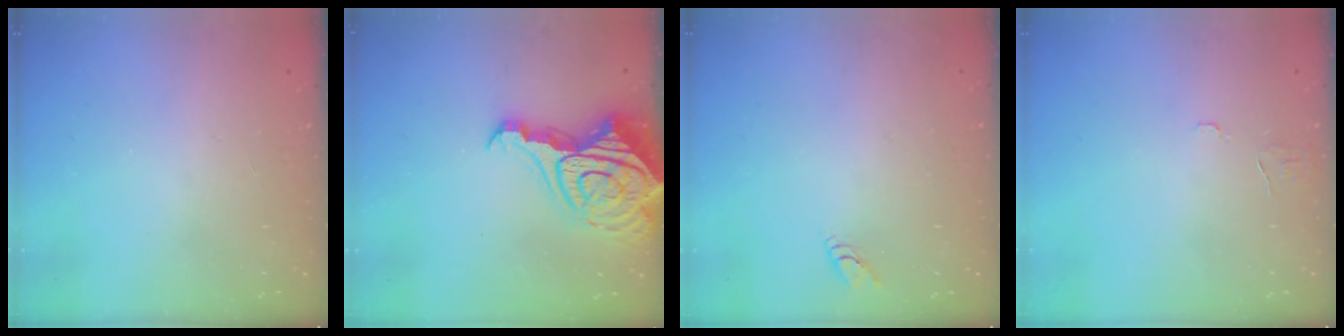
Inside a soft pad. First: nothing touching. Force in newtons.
{"total": 18.5, "press": 18.4, "slide": 1.8}
{"total": 2.6, "press": 2.6, "slide": 0.3}
{"total": 3.5, "press": 3.5, "slide": 0.3}